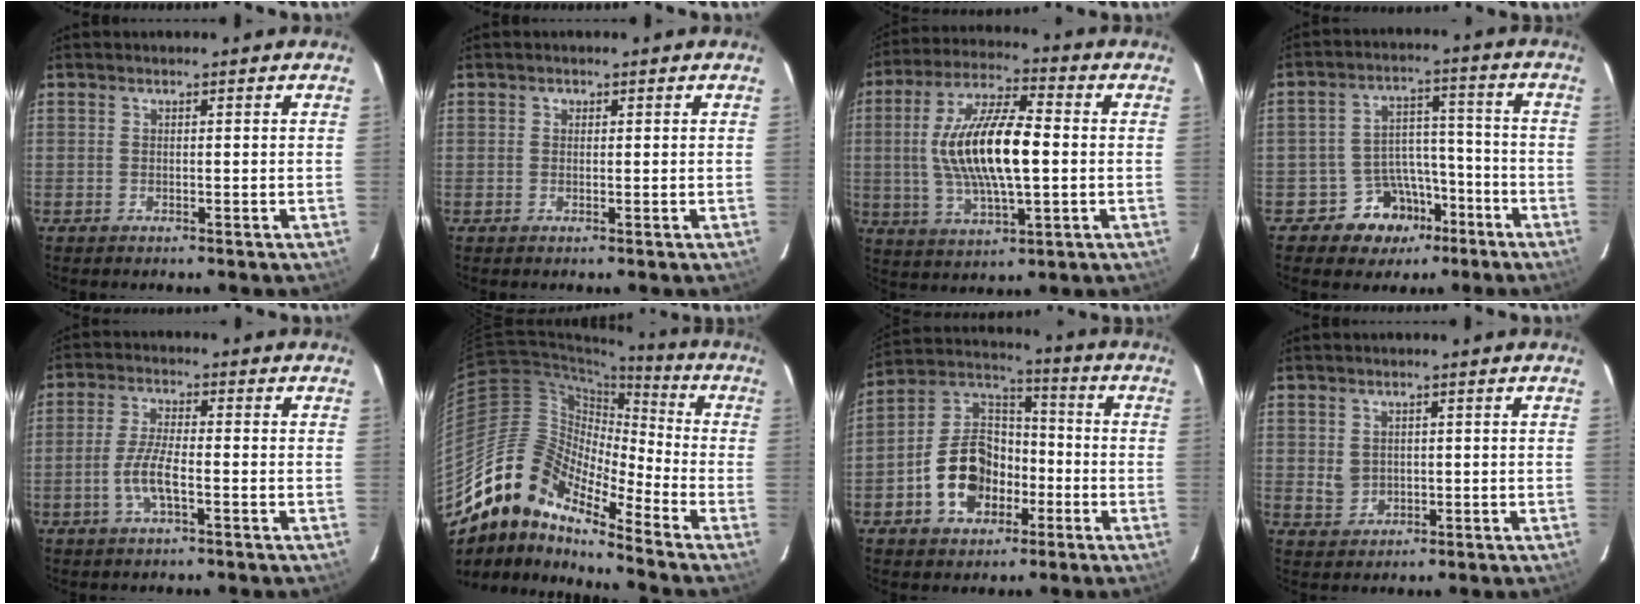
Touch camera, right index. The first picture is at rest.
{"total": 0.5, "force": [0.1, 0.5, 0.0], "torque": [0.001, 0.003, 0.001]}
{"total": 16.5, "force": [0.1, 5.3, 15.6], "torque": [-0.301, 0.008, 0.003]}
{"total": 9.4, "force": [-6.0, 6.9, 2.2], "torque": [-0.047, 0.038, -0.082]}
{"total": 5.9, "force": [-2.2, 1.3, 5.3], "torque": [-0.114, -0.002, -0.044]}
{"total": 15.3, "force": [-12.7, 4.5, 7.3], "torque": [-0.111, 0.002, -0.260]}
{"total": 13.6, "force": [-4.9, 9.7, 8.1], "torque": [-0.180, 0.030, -0.076]}
{"total": 3.4, "force": [0.2, 3.2, 1.3], "torque": [-0.025, 0.000, 0.011]}